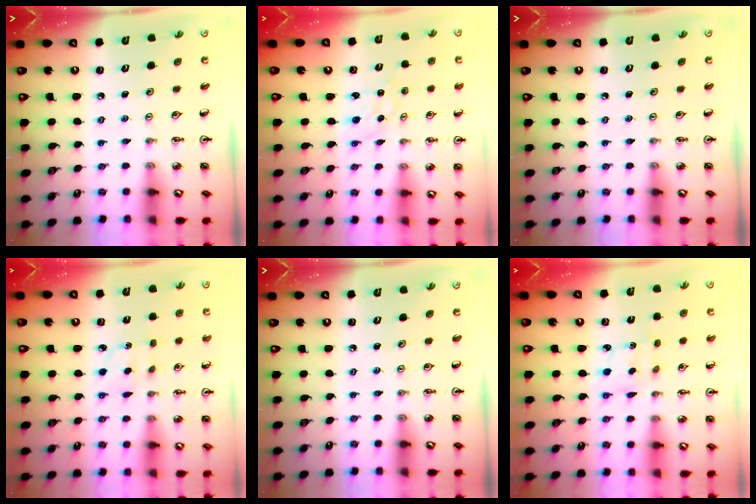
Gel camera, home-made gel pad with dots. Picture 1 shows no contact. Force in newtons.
{"total": 0.0}
{"total": 0.0}
{"total": 2.7, "press": 2.6, "slide": 0.4}
{"total": 0.0}
{"total": 2.4, "press": 2.3, "slide": 0.6}